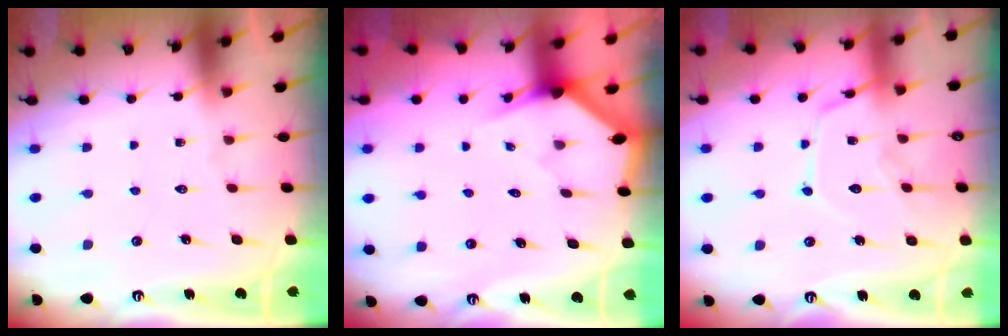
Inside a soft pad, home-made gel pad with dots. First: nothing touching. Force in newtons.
{"total": 2.3, "press": 2.3, "slide": 0.1}
{"total": 13.4, "press": 13.3, "slide": 1.2}